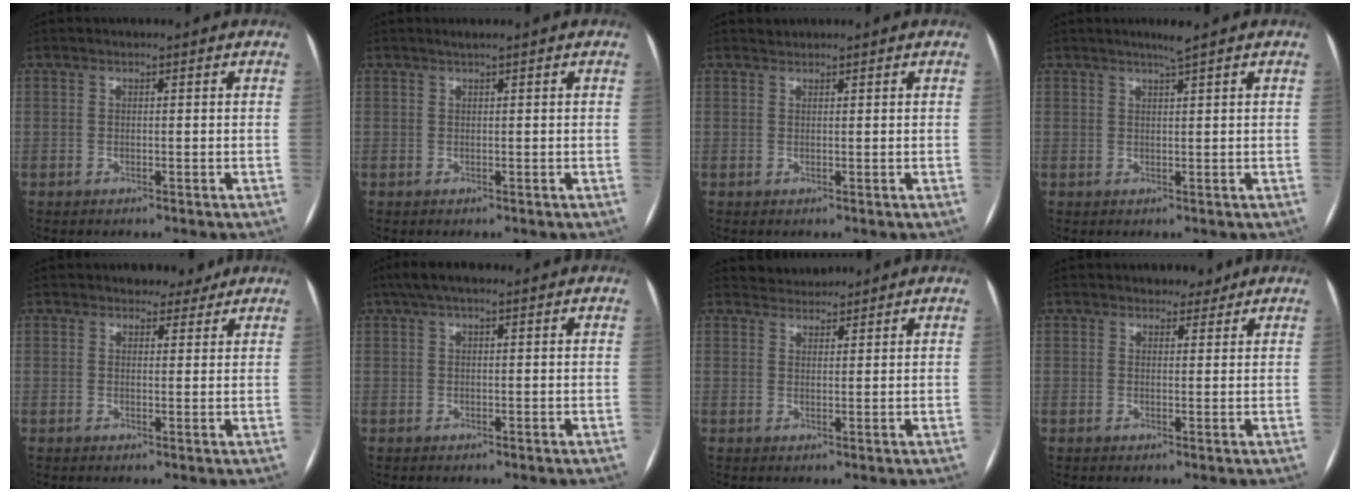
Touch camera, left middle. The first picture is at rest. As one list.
[{"total": 0.5, "force": [0.4, -0.1, 0.3], "torque": [-0.012, 0.003, 0.014]}, {"total": 0.6, "force": [0.5, 0.0, -0.2], "torque": [-0.003, 0.005, 0.011]}, {"total": 1.6, "force": [1.2, -0.6, 0.9], "torque": [-0.021, -0.006, 0.026]}, {"total": 3.1, "force": [2.5, 1.7, 0.7], "torque": [-0.004, 0.003, 0.031]}, {"total": 4.4, "force": [2.8, 1.2, 3.1], "torque": [-0.060, 0.039, 0.046]}, {"total": 2.5, "force": [2.3, 0.6, -0.4], "torque": [0.003, 0.015, 0.043]}, {"total": 2.4, "force": [1.9, 1.4, 0.5], "torque": [-0.002, 0.002, 0.023]}]